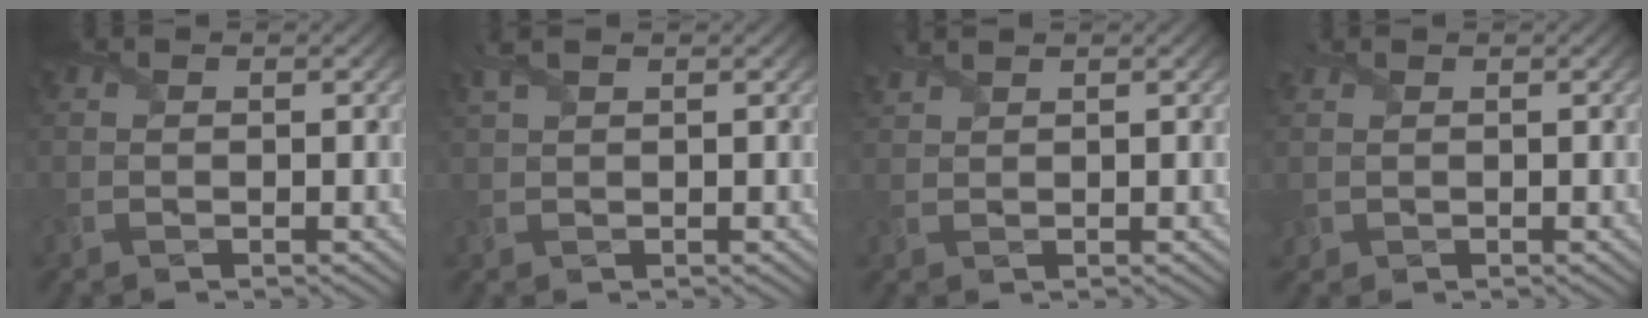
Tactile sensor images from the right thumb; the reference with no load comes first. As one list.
[{"total": 2.4, "force": [1.6, 0.6, 1.7], "torque": [-0.048, 0.014, 0.035]}, {"total": 2.0, "force": [1.8, 0.1, 0.7], "torque": [-0.021, 0.011, 0.041]}, {"total": 1.4, "force": [0.9, 1.0, 0.2], "torque": [-0.014, 0.005, 0.017]}]